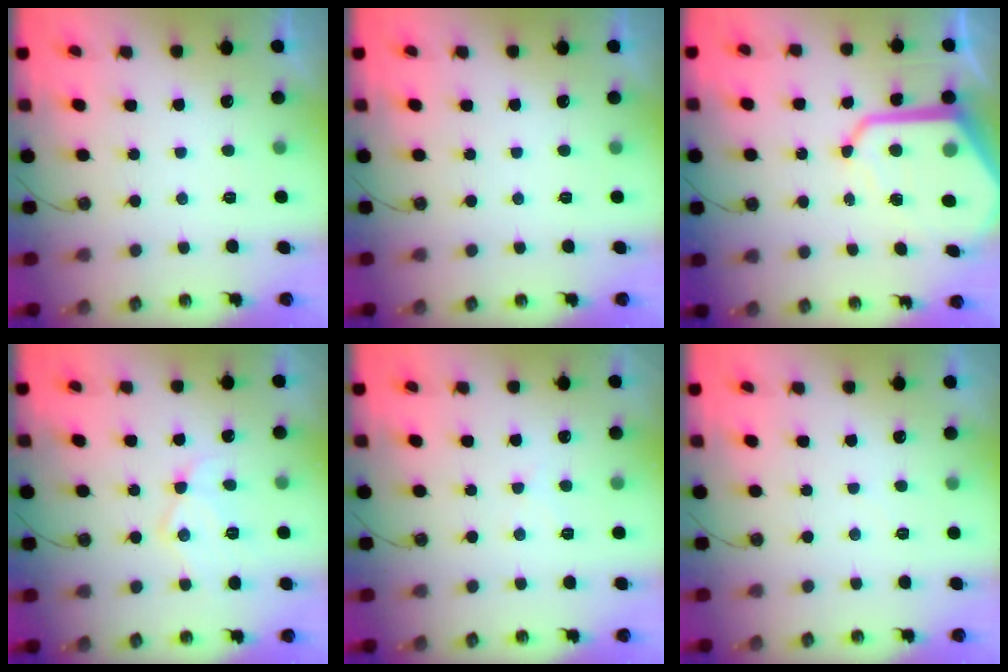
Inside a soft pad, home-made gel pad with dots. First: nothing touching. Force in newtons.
{"total": 0.0}
{"total": 13.5, "press": 13.4, "slide": 1.0}
{"total": 11.6, "press": 11.6, "slide": 0.6}
{"total": 5.6, "press": 5.5, "slide": 1.0}
{"total": 3.3, "press": 3.2, "slide": 0.5}